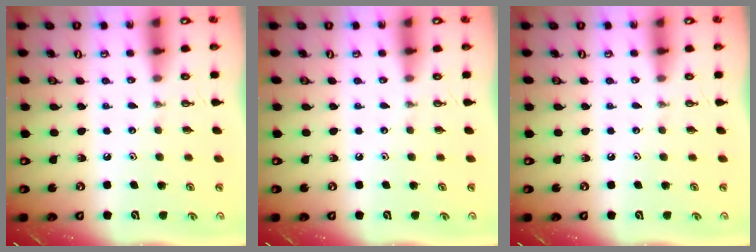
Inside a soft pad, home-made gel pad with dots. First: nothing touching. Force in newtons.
{"total": 0.0}
{"total": 0.0}